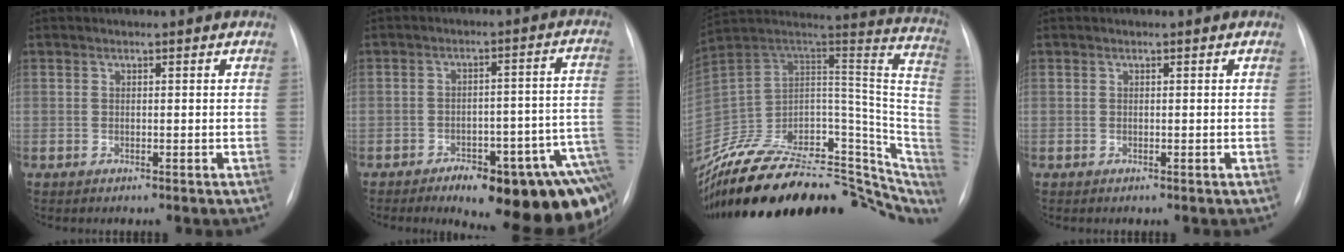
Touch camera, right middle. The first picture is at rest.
{"total": 20.2, "force": [-13.5, 5.7, 13.9], "torque": [-0.070, 0.036, -0.162]}
{"total": 36.6, "force": [-27.0, 15.9, 18.9], "torque": [-0.232, 0.010, -0.382]}
{"total": 0.0}